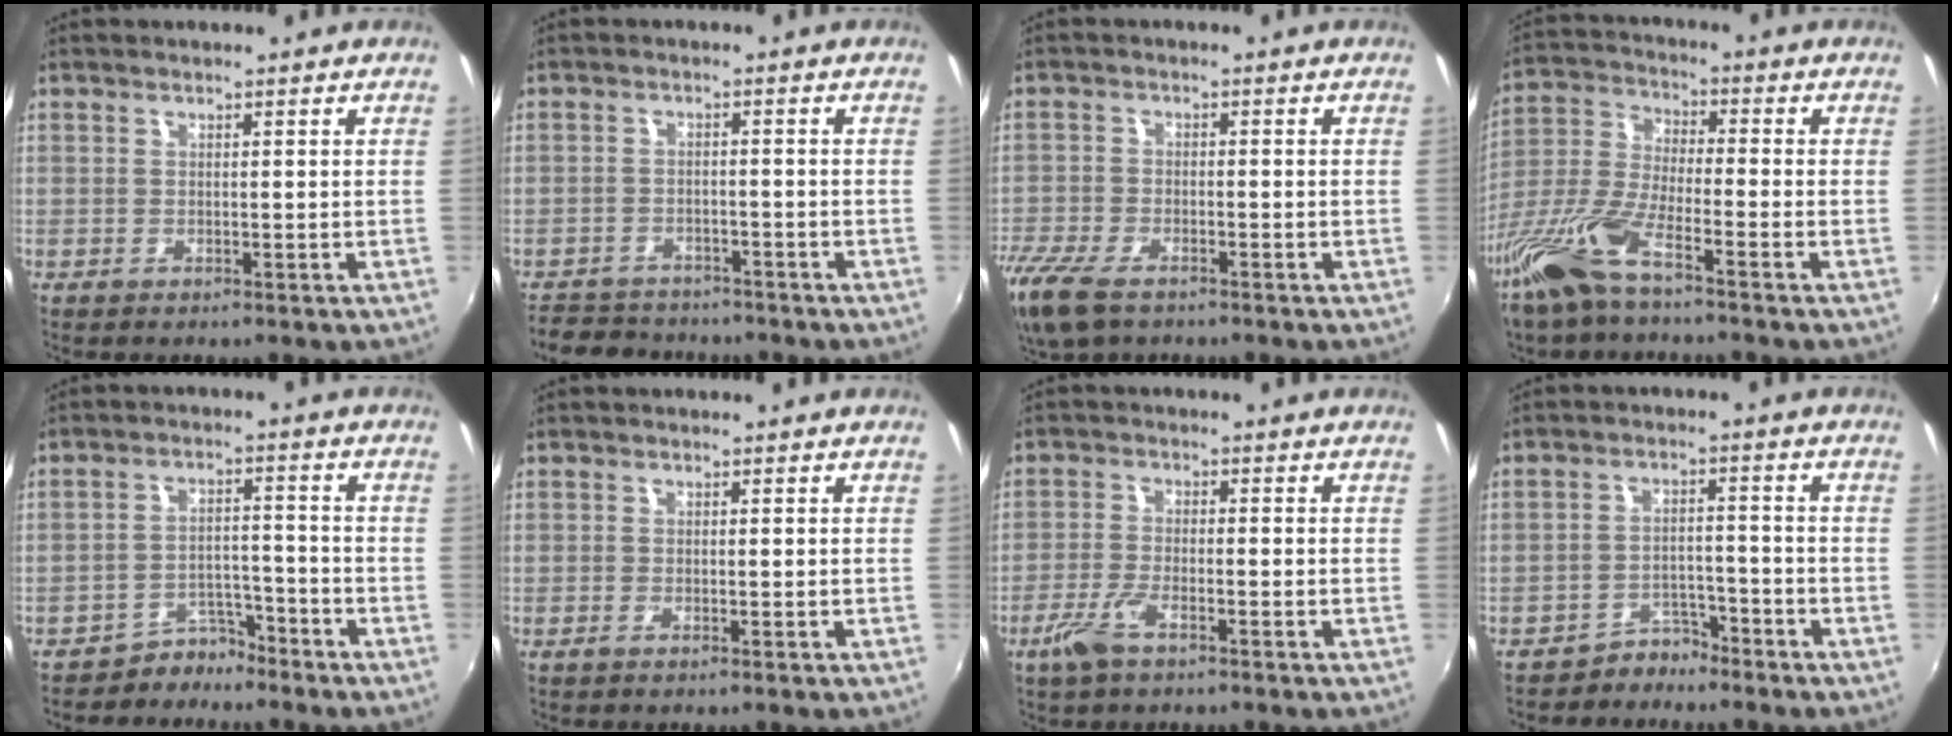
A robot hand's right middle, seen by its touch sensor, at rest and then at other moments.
{"total": 8.2, "force": [-7.0, 3.9, 1.7], "torque": [-0.057, 0.012, -0.109]}
{"total": 11.7, "force": [-8.3, 5.2, 6.3], "torque": [-0.173, -0.044, -0.159]}
{"total": 11.7, "force": [-7.7, 2.4, 8.5], "torque": [-0.195, -0.014, -0.161]}
{"total": 4.9, "force": [-4.5, 2.0, 0.0], "torque": [-0.001, 0.015, -0.074]}
{"total": 0.6, "force": [-0.4, 0.0, 0.4], "torque": [-0.007, -0.002, -0.011]}
{"total": 5.1, "force": [-3.3, 1.4, 3.6], "torque": [-0.091, -0.008, -0.066]}
{"total": 4.3, "force": [-3.9, 1.9, 0.3], "torque": [-0.010, 0.009, -0.062]}